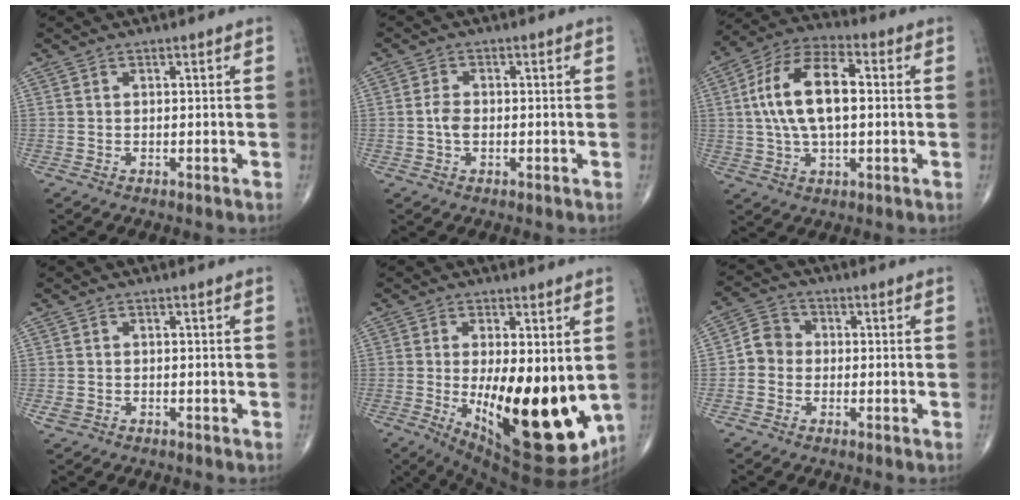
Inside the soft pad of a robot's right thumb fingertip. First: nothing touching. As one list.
[{"total": 2.8, "force": [-0.4, 1.7, 2.1], "torque": [-0.042, 0.006, -0.011]}, {"total": 15.4, "force": [1.5, 7.8, 13.2], "torque": [-0.251, 0.026, 0.023]}, {"total": 1.5, "force": [-0.6, 1.1, 0.7], "torque": [-0.016, 0.002, -0.010]}, {"total": 22.2, "force": [-2.8, 8.5, 20.3], "torque": [-0.268, -0.040, -0.013]}, {"total": 5.0, "force": [-0.8, 4.6, 2.0], "torque": [-0.017, 0.017, -0.028]}]